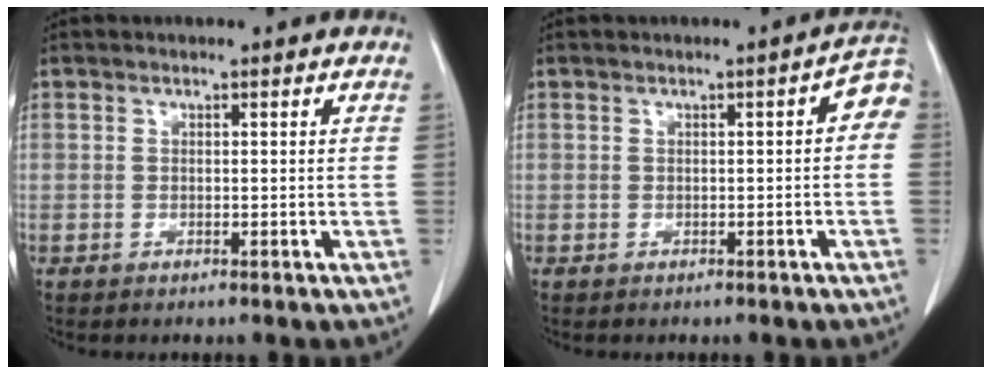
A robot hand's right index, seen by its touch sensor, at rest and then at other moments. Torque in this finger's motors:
{"motor_torque": [0.36, -0.16, 0.12, 0.03]}